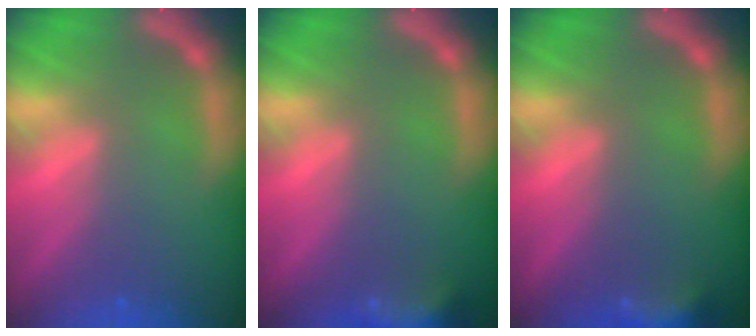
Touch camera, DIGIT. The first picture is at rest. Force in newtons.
{"total": 5.9}
{"total": 4.4}